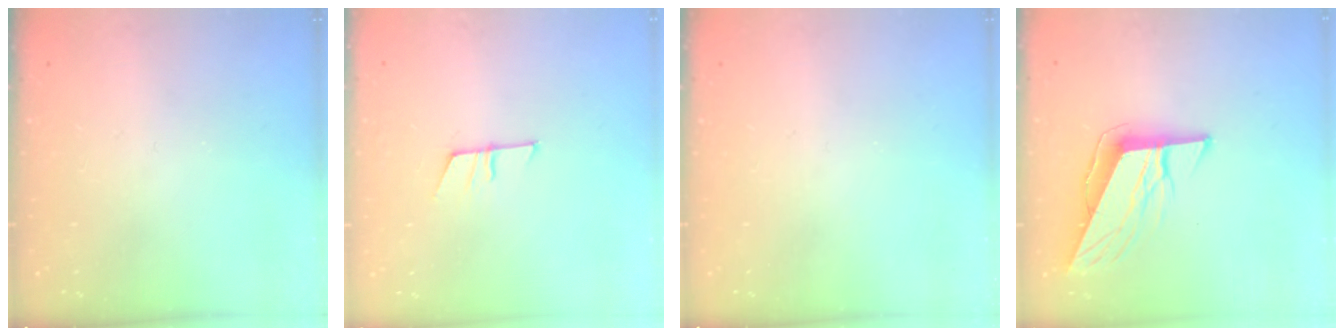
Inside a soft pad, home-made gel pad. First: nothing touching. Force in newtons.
{"total": 7.8, "press": 7.8, "slide": 0.4}
{"total": 0.0}
{"total": 10.2, "press": 10.2, "slide": 0.6}